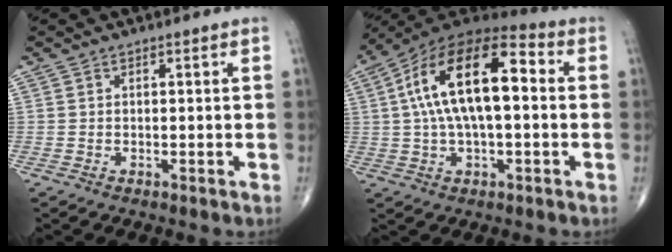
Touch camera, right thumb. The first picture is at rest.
{"total": 19.7, "force": [2.3, 8.9, 17.5], "torque": [-0.308, 0.044, 0.028]}